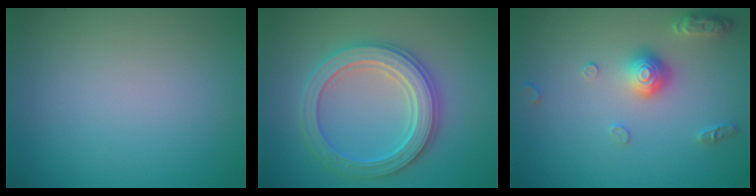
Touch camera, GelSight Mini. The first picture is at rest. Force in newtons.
{"total": 5.4, "press": 5.3, "slide": 0.8}
{"total": 3.0, "press": 2.9, "slide": 0.7}